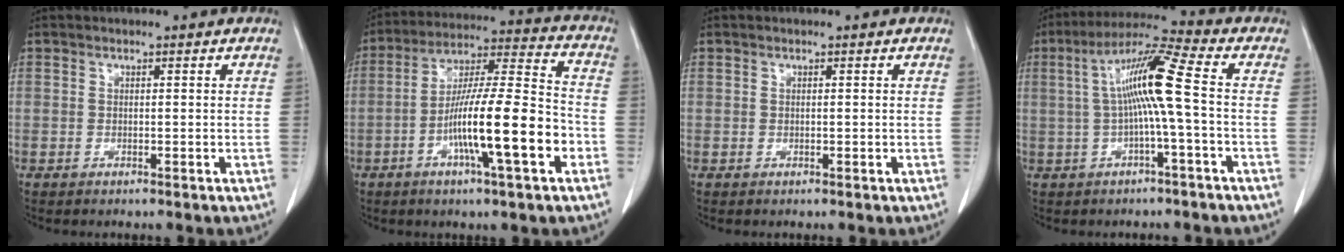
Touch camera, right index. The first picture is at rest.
{"total": 16.2, "force": [-5.6, 1.1, 15.2], "torque": [-0.264, 0.002, -0.094]}
{"total": 0.0}
{"total": 9.5, "force": [0.0, -0.9, 9.5], "torque": [-0.176, 0.024, 0.000]}